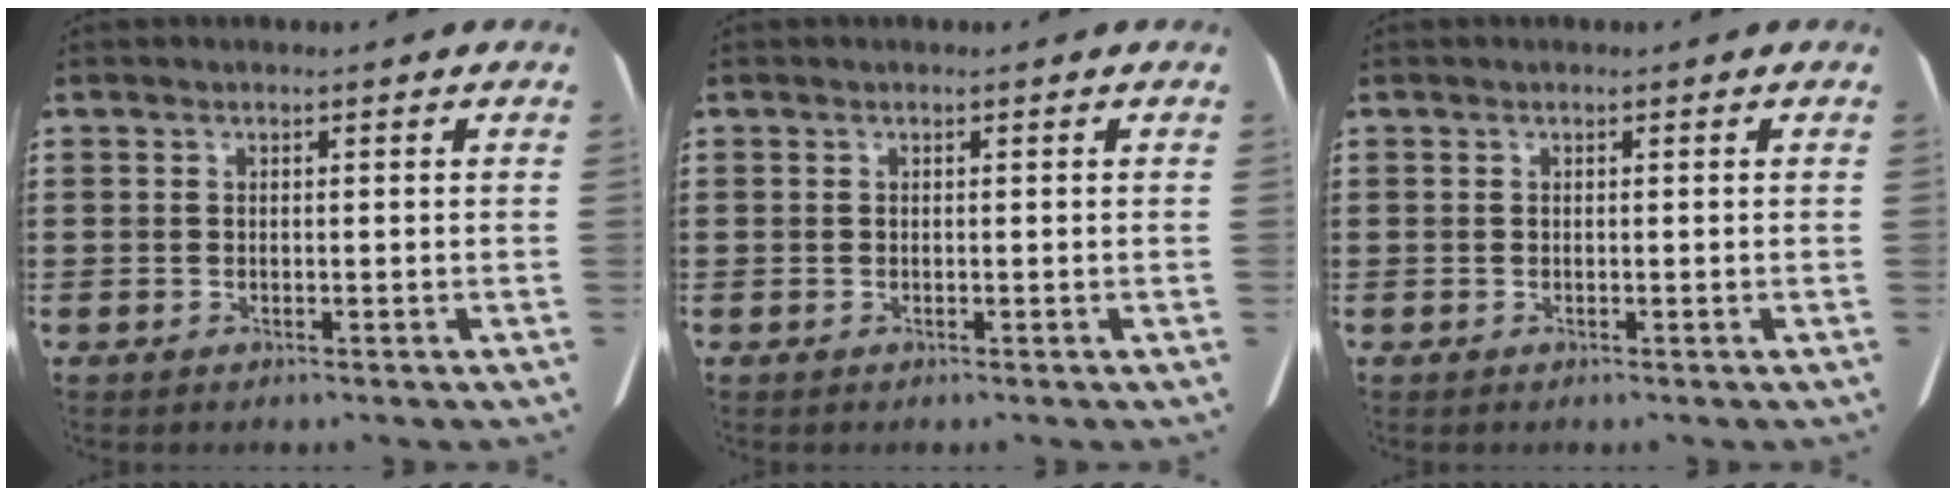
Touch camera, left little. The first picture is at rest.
{"total": 0.0}
{"total": 0.0}